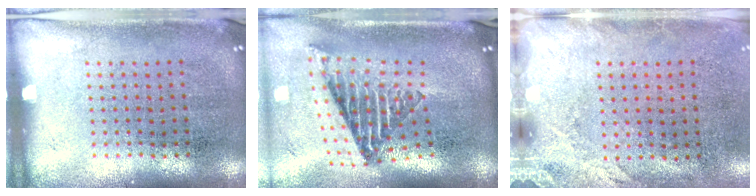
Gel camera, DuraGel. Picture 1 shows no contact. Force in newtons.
{"total": 2.8, "press": 1.7, "slide": 2.2}
{"total": 2.7, "press": 2.1, "slide": 1.6}